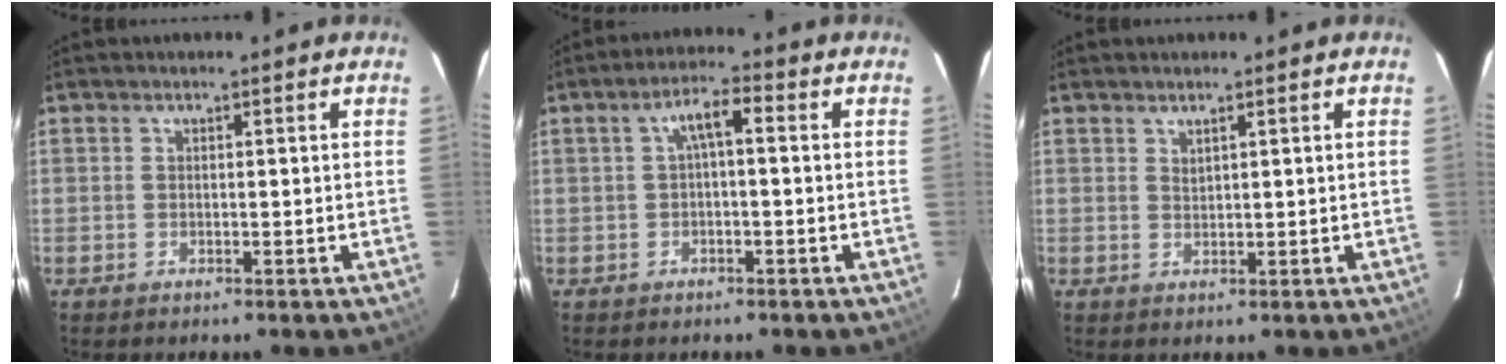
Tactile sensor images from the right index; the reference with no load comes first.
{"total": 4.0, "force": [0.0, 1.2, 3.8], "torque": [-0.072, 0.016, 0.005]}
{"total": 1.0, "force": [0.8, 0.3, 0.5], "torque": [-0.008, 0.002, 0.016]}